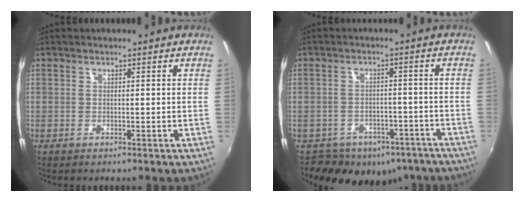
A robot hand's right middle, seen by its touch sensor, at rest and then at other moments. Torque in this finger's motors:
{"motor_torque": [1.07, -1.07, 0.19, 0.09]}